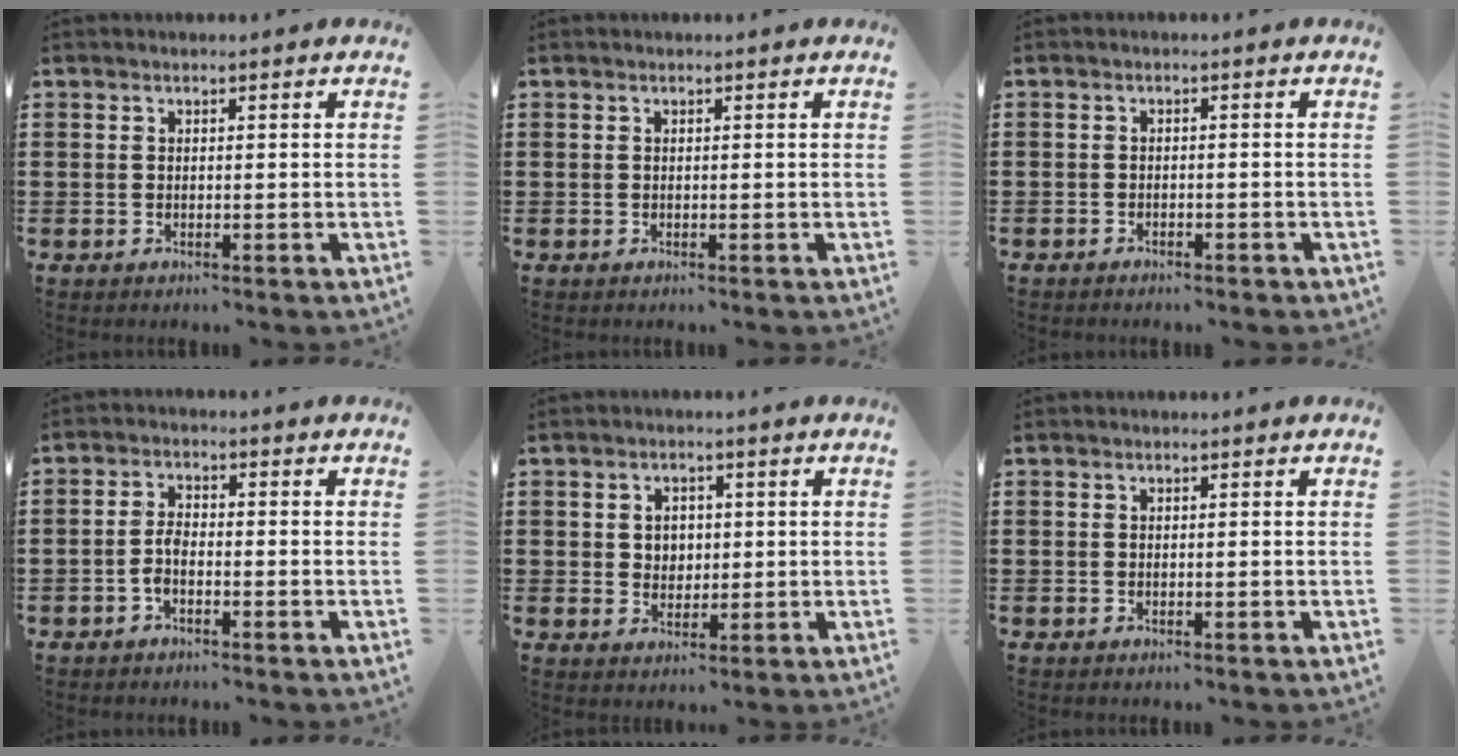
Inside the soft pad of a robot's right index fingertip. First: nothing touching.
{"total": 0.0}
{"total": 1.2, "force": [-1.1, 0.3, 0.1], "torque": [-0.007, 0.001, -0.025]}
{"total": 2.6, "force": [-1.3, 0.9, 2.0], "torque": [-0.055, -0.004, -0.029]}
{"total": 2.7, "force": [0.6, 2.5, 1.0], "torque": [-0.028, 0.010, 0.007]}
{"total": 0.0}